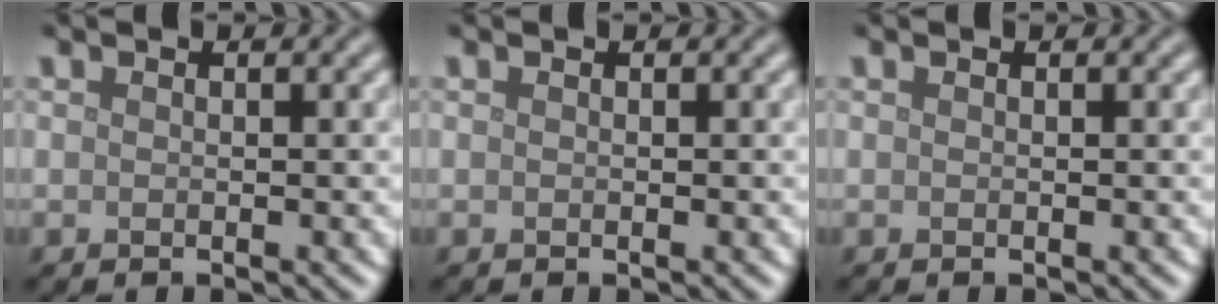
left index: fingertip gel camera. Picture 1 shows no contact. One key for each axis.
{"total": 0.0}
{"total": 0.0}